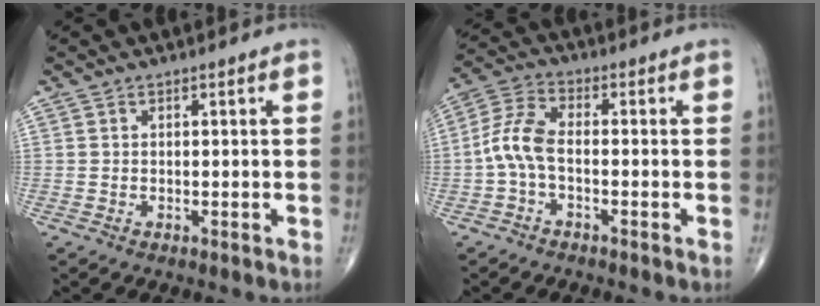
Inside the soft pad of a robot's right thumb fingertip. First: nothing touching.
{"total": 6.8, "force": [-1.5, 3.1, 5.8], "torque": [-0.132, 0.023, -0.040]}